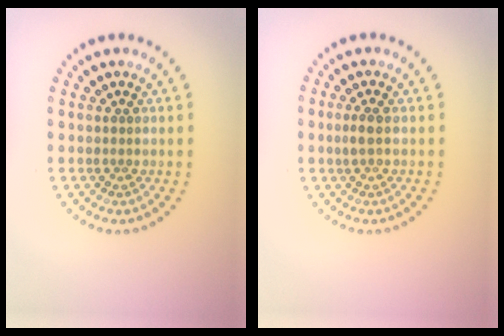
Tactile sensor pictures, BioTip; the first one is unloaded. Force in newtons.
{"total": 1.3, "press": 1.2, "slide": 0.5}